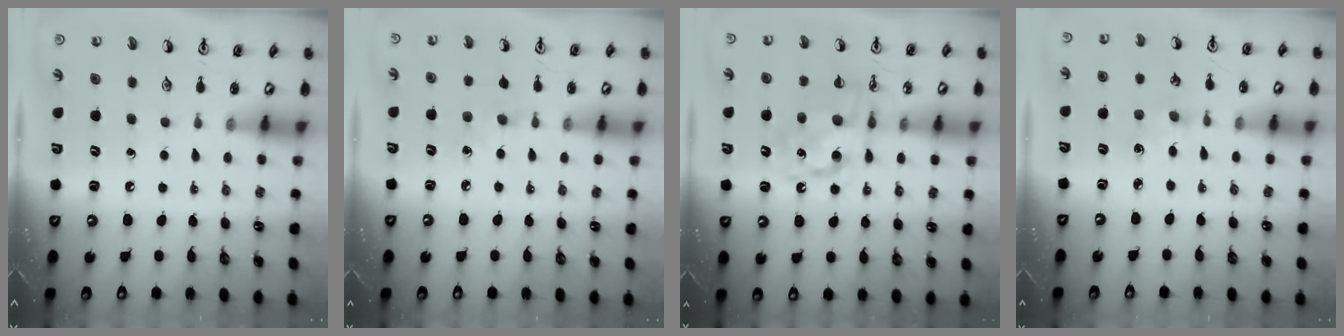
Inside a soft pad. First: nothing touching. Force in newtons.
{"total": 4.8, "press": 4.7, "slide": 0.7}
{"total": 10.7, "press": 10.7, "slide": 0.4}
{"total": 1.5, "press": 1.4, "slide": 0.2}